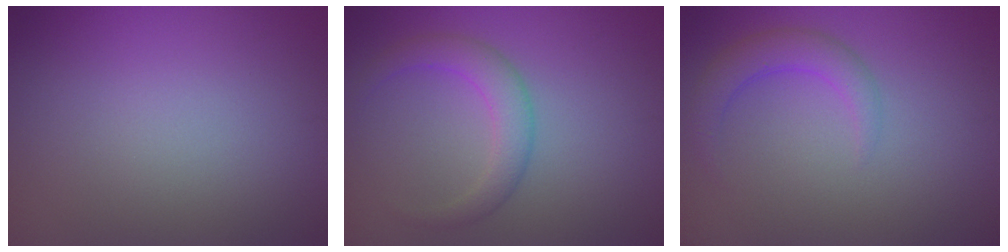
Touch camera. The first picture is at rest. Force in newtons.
{"total": 3.0, "press": 3.0, "slide": 0.1}
{"total": 2.7, "press": 2.7, "slide": 0.2}